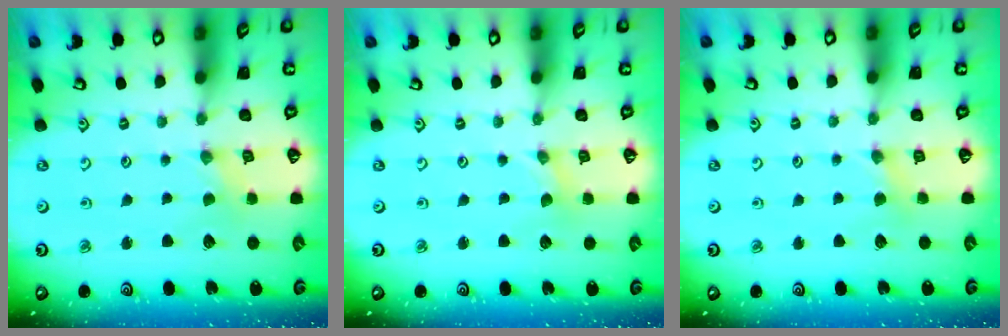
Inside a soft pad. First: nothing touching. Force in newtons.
{"total": 0.0}
{"total": 2.8, "press": 2.8, "slide": 0.5}